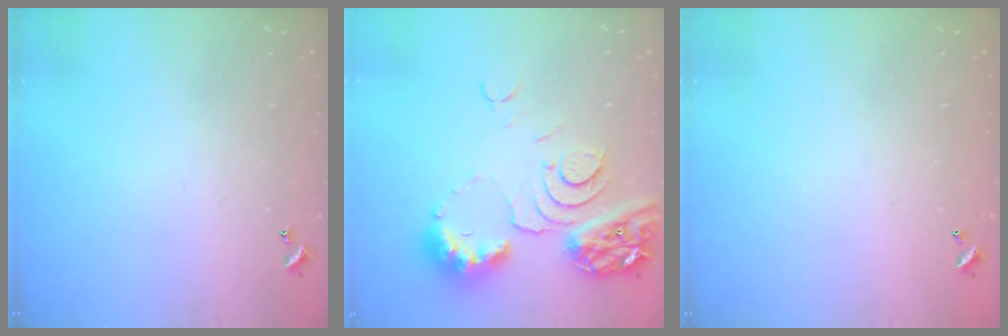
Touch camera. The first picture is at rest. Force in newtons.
{"total": 11.1, "press": 11.0, "slide": 1.3}
{"total": 2.9, "press": 2.9, "slide": 0.1}